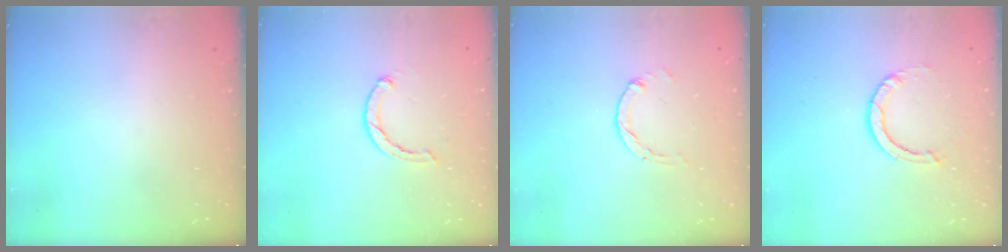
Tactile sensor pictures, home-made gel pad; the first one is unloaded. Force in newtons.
{"total": 1.5, "press": 1.5, "slide": 0.3}
{"total": 1.1, "press": 1.1, "slide": 0.2}
{"total": 3.9, "press": 3.8, "slide": 0.4}